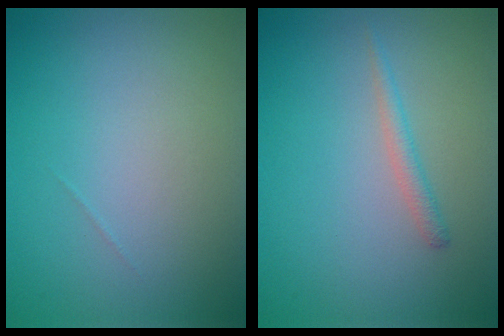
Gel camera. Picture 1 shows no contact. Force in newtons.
{"total": 1.2, "press": 1.2, "slide": 0.1}